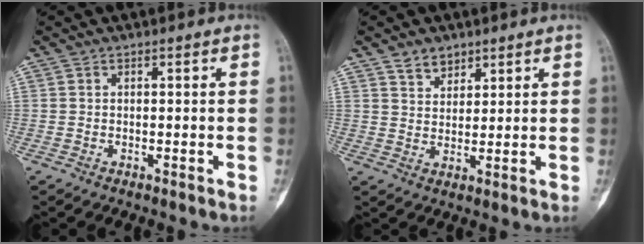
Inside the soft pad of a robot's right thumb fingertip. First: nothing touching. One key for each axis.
{"total": 4.3, "fx": 3.2, "fy": 2.6, "fz": 1.3, "tx": -0.002, "ty": -0.024, "tz": 0.060}